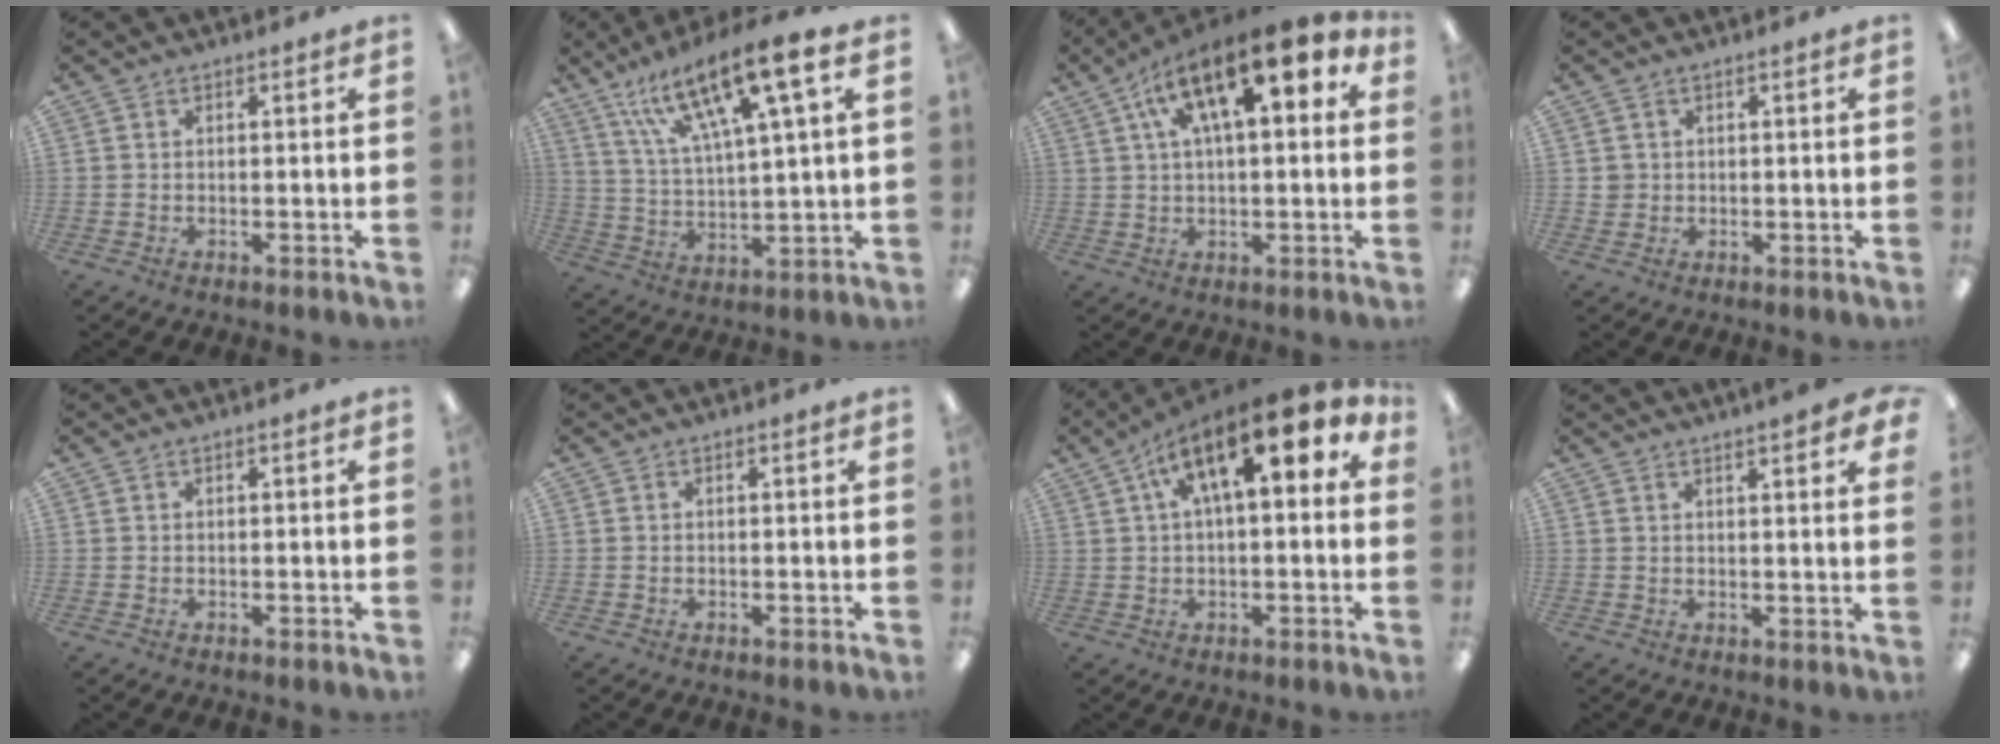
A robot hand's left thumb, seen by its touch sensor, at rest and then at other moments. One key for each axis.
{"total": 16.5, "fx": 10.6, "fy": 3.9, "fz": 12.0, "tx": -0.215, "ty": -0.047, "tz": 0.175}
{"total": 17.1, "fx": 7.5, "fy": 6.6, "fz": 13.9, "tx": -0.224, "ty": -0.023, "tz": 0.119}
{"total": 1.7, "fx": 0.3, "fy": 1.6, "fz": 0.4, "tx": -0.009, "ty": 0.004, "tz": 0.005}
{"total": 0.0}
{"total": 0.0}
{"total": 15.8, "fx": 6.6, "fy": 6.0, "fz": 13.0, "tx": -0.198, "ty": -0.024, "tz": 0.107}
{"total": 4.5, "fx": 3.3, "fy": 0.6, "fz": 3.1, "tx": -0.043, "ty": -0.016, "tz": 0.052}